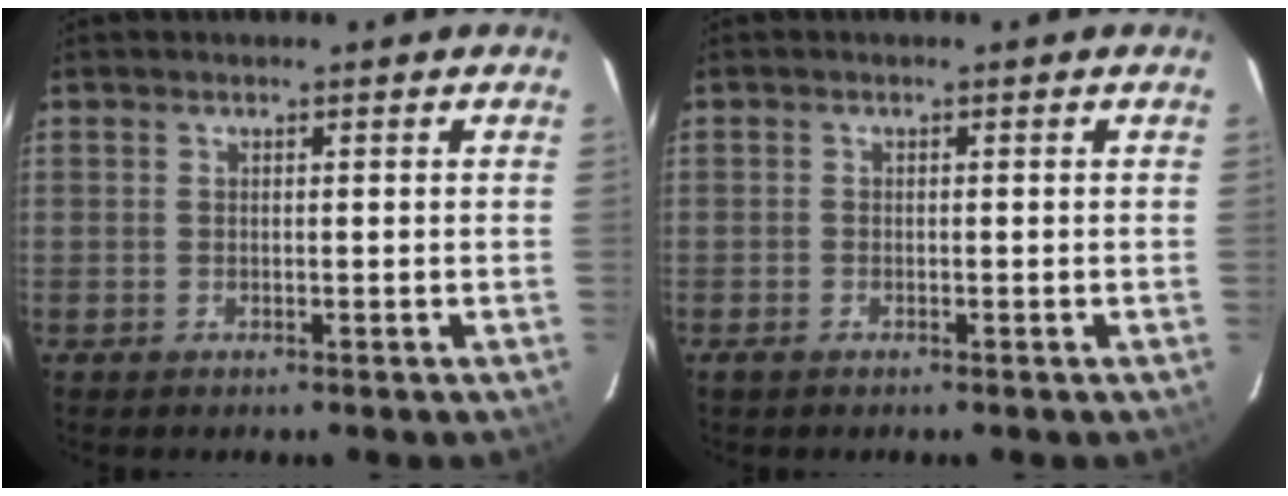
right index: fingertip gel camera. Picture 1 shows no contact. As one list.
[{"total": 1.0, "force": [-0.7, 0.5, 0.3], "torque": [-0.008, -0.002, -0.017]}]